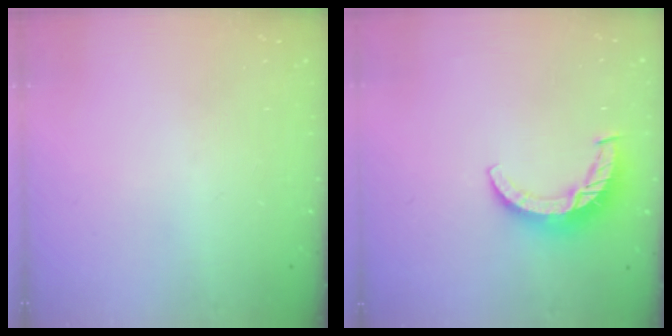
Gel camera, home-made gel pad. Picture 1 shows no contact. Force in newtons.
{"total": 9.3, "press": 9.3, "slide": 0.5}